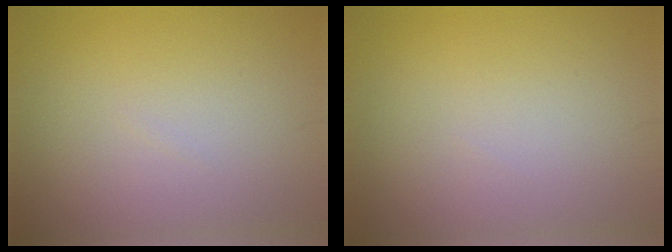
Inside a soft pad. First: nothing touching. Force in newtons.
{"total": 0.0}